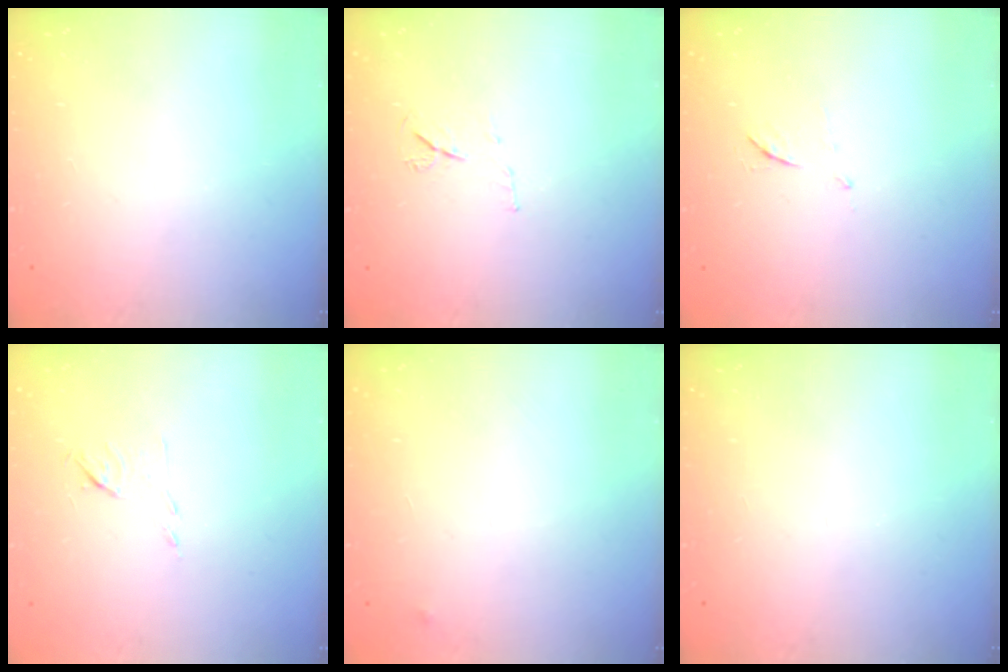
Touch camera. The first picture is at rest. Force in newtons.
{"total": 4.7, "press": 4.6, "slide": 0.8}
{"total": 5.5, "press": 5.4, "slide": 0.7}
{"total": 4.8, "press": 4.7, "slide": 1.0}
{"total": 2.5, "press": 2.4, "slide": 0.4}
{"total": 0.0}